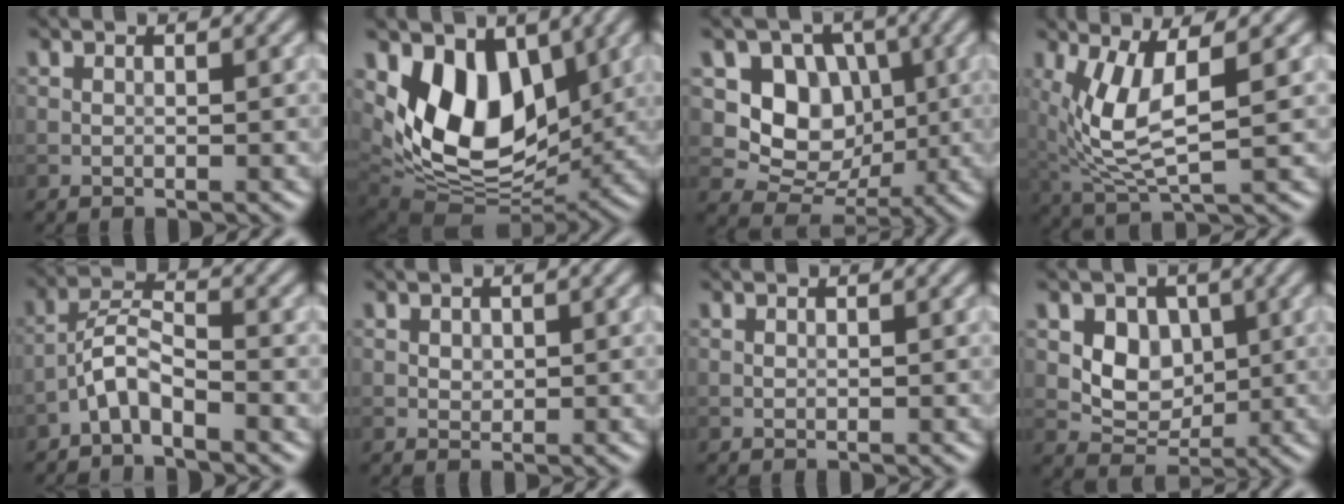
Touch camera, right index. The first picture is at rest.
{"total": 10.2, "force": [2.9, 6.3, 7.5], "torque": [-0.130, -0.021, 0.050]}
{"total": 6.8, "force": [0.9, 5.7, 3.6], "torque": [-0.048, -0.009, 0.005]}
{"total": 6.4, "force": [1.4, 2.2, 5.9], "torque": [-0.140, -0.014, 0.036]}
{"total": 3.2, "force": [-2.3, 0.8, 2.1], "torque": [-0.042, 0.014, -0.053]}
{"total": 0.8, "force": [0.3, 0.7, 0.4], "torque": [-0.006, -0.003, 0.007]}
{"total": 0.0}
{"total": 4.4, "force": [0.7, 3.5, 2.6], "torque": [-0.043, -0.005, 0.009]}